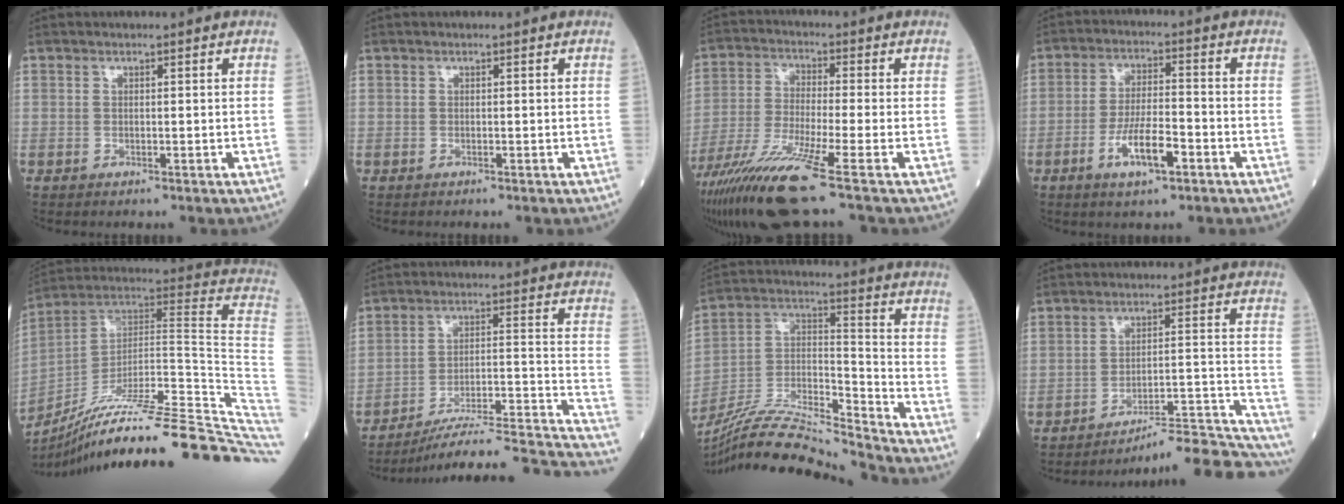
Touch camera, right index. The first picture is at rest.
{"total": 0.0}
{"total": 13.1, "force": [-8.5, -0.9, 9.9], "torque": [-0.199, -0.040, -0.158]}
{"total": 7.5, "force": [-3.5, 1.7, 6.5], "torque": [-0.125, -0.002, -0.061]}
{"total": 35.1, "force": [-27.5, 0.5, 21.8], "torque": [-0.186, -0.013, -0.397]}
{"total": 21.6, "force": [-19.5, 1.6, 9.1], "torque": [-0.062, 0.030, -0.274]}
{"total": 17.9, "force": [-17.0, -0.7, 5.7], "torque": [-0.104, 0.016, -0.307]}
{"total": 18.7, "force": [-18.4, -0.8, 3.3], "torque": [0.003, 0.032, -0.251]}